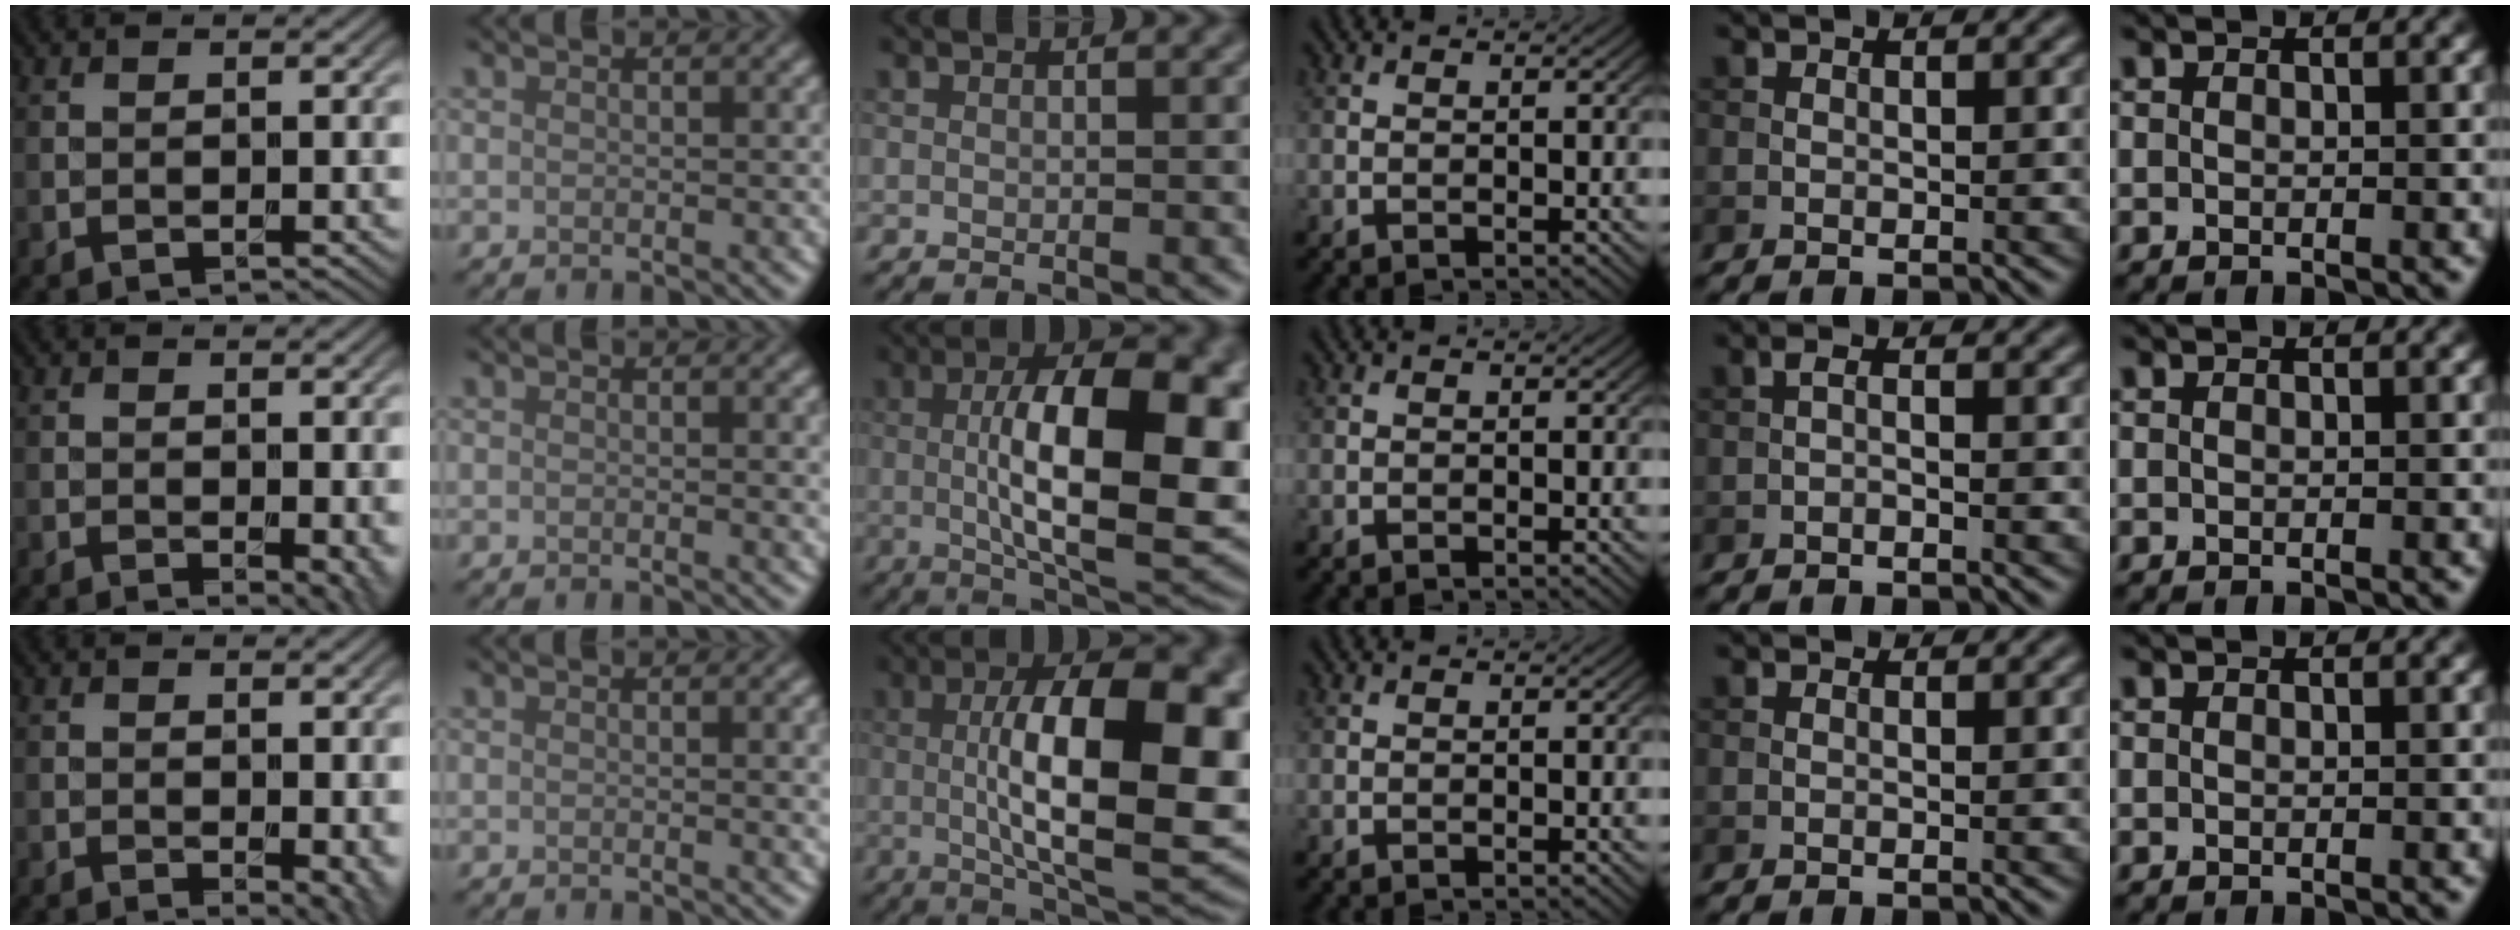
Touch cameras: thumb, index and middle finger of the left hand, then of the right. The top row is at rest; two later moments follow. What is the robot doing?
{"motion": "unscrew", "object": "dispenser bottle"}